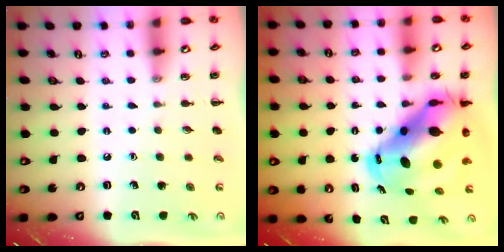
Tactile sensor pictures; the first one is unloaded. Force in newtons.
{"total": 16.2, "press": 15.7, "slide": 4.2}